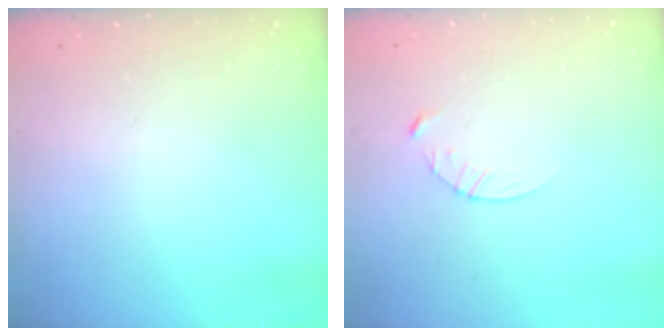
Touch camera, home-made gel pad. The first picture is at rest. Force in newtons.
{"total": 3.9, "press": 3.8, "slide": 0.4}